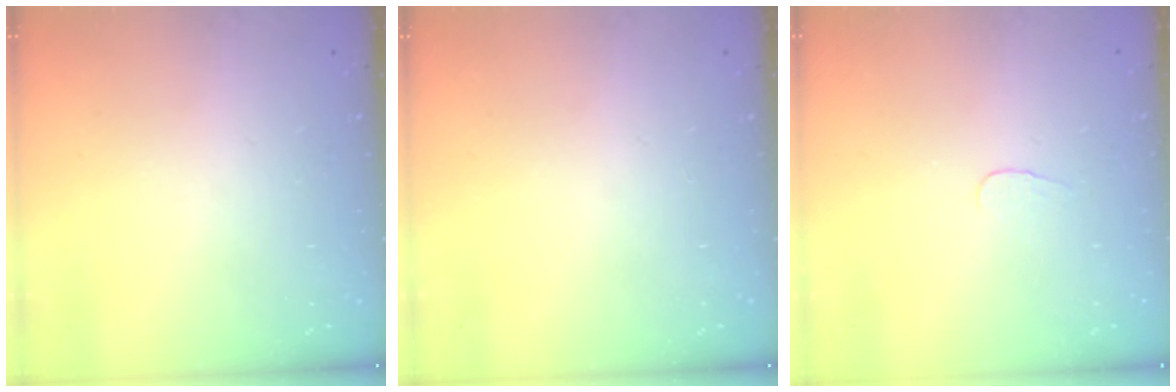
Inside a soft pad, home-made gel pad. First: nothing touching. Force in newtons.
{"total": 0.0}
{"total": 2.8, "press": 2.7, "slide": 0.3}